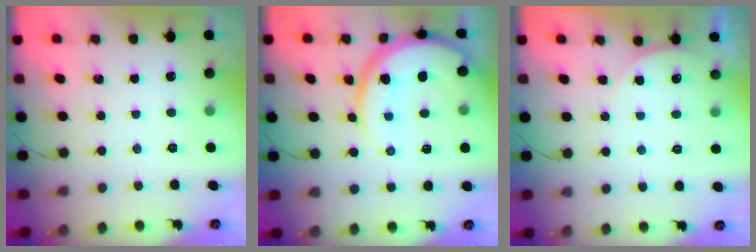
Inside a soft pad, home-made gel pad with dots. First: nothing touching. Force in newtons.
{"total": 15.2, "press": 15.1, "slide": 1.8}
{"total": 3.3, "press": 3.3, "slide": 0.4}